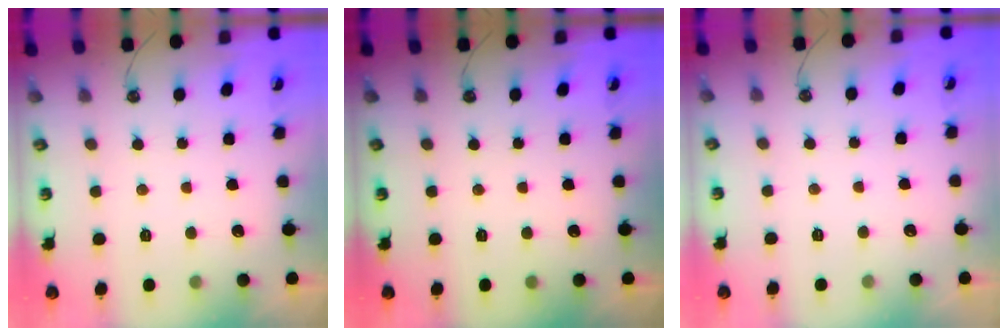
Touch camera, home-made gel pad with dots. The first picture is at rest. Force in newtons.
{"total": 0.0}
{"total": 0.0}